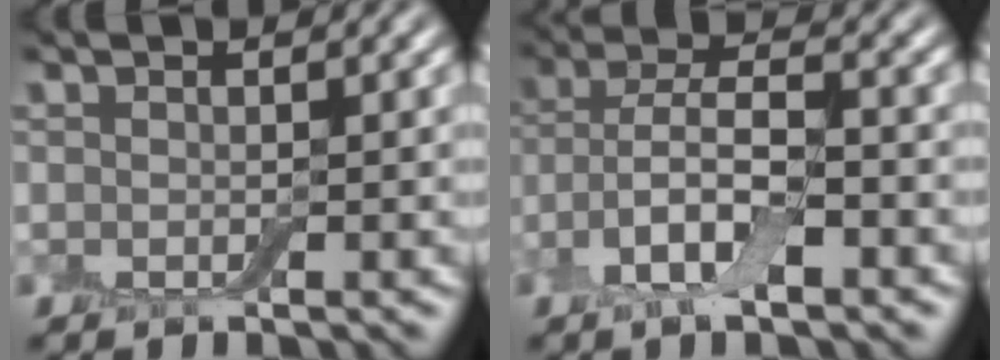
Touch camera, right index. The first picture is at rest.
{"total": 5.9, "force": [-2.5, 2.6, 4.7], "torque": [-0.093, 0.005, -0.054]}